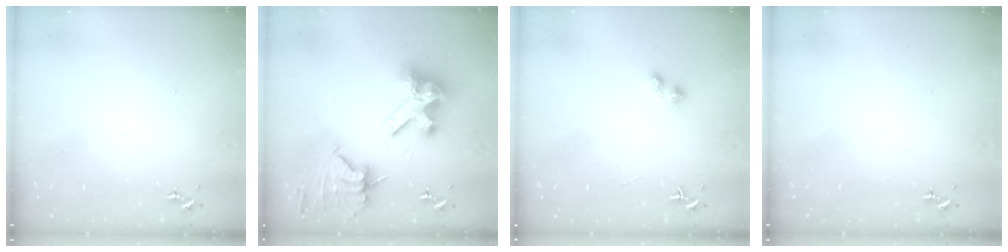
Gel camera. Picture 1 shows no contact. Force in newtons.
{"total": 15.4, "press": 15.3, "slide": 2.0}
{"total": 1.6, "press": 1.6, "slide": 0.2}
{"total": 0.0}